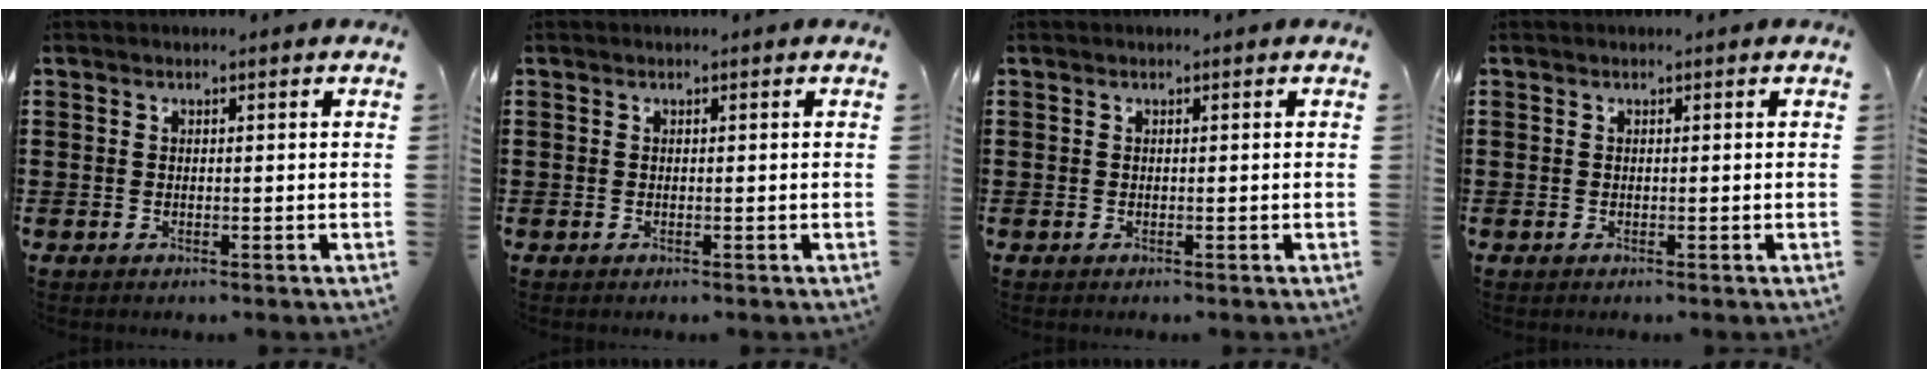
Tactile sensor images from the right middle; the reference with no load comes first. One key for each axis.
{"total": 0.0}
{"total": 0.0}
{"total": 0.0}